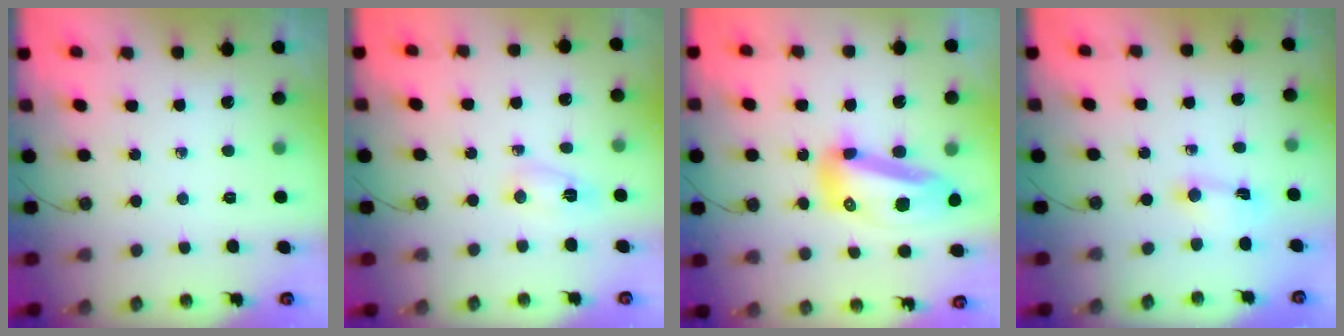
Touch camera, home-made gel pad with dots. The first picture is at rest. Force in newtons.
{"total": 3.0, "press": 2.9, "slide": 0.6}
{"total": 16.1, "press": 16.0, "slide": 1.7}
{"total": 1.5, "press": 1.5, "slide": 0.1}